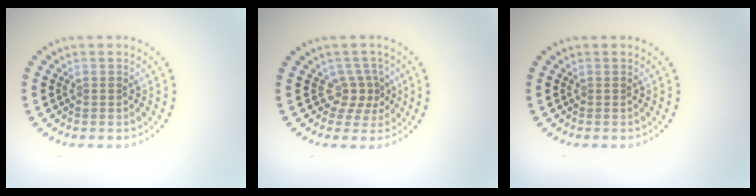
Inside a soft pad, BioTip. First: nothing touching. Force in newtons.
{"total": 2.5, "press": 1.7, "slide": 1.8}
{"total": 0.0}